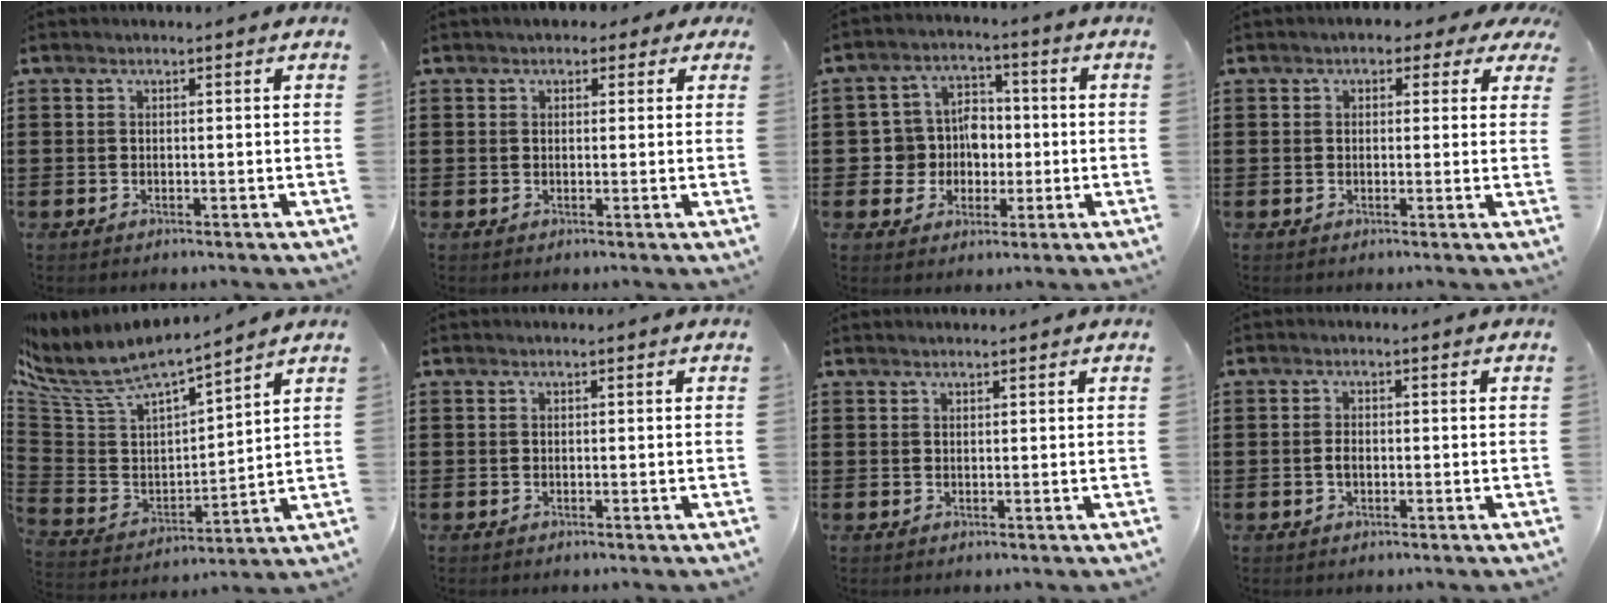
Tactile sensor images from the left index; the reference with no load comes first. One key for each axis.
{"total": 1.7, "fx": 0.7, "fy": 1.4, "fz": 0.6, "tx": -0.010, "ty": 0.007, "tz": 0.009}
{"total": 6.4, "fx": -0.1, "fy": 6.1, "fz": 2.0, "tx": -0.064, "ty": 0.018, "tz": -0.002}
{"total": 2.3, "fx": 1.1, "fy": 1.6, "fz": 1.2, "tx": -0.015, "ty": 0.003, "tz": 0.013}
{"total": 8.1, "fx": 7.0, "fy": 2.4, "fz": 3.4, "tx": -0.102, "ty": -0.051, "tz": 0.118}
{"total": 0.0}
{"total": 0.8, "fx": 0.8, "fy": 0.1, "fz": 0.1, "tx": -0.003, "ty": -0.001, "tz": 0.016}
{"total": 1.6, "fx": -0.4, "fy": 0.9, "fz": 1.2, "tx": -0.033, "ty": 0.000, "tz": -0.011}